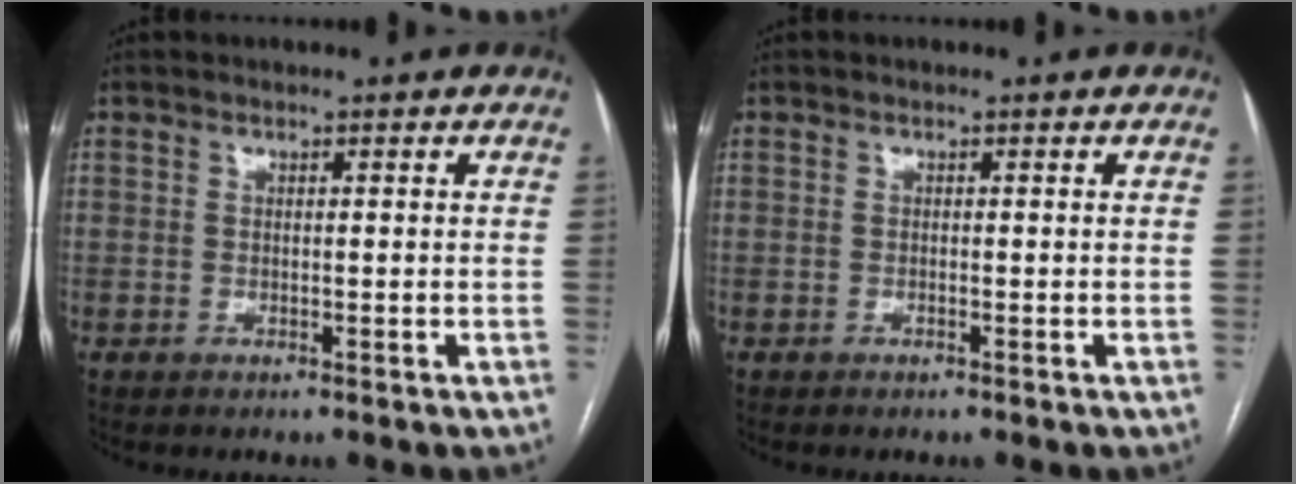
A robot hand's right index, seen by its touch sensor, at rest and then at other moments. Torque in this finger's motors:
{"motor_torque": [-0.09, 0.05, -0.05, 0.01]}